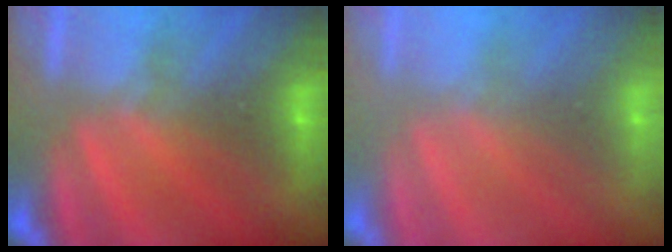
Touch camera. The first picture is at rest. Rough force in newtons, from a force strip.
{"total": 3.0}